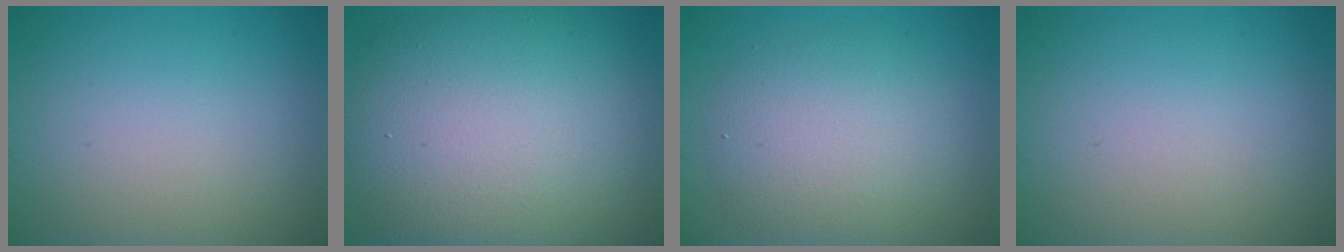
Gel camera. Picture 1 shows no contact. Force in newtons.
{"total": 13.2, "press": 13.2, "slide": 0.9}
{"total": 5.0, "press": 5.0, "slide": 0.4}
{"total": 0.0}